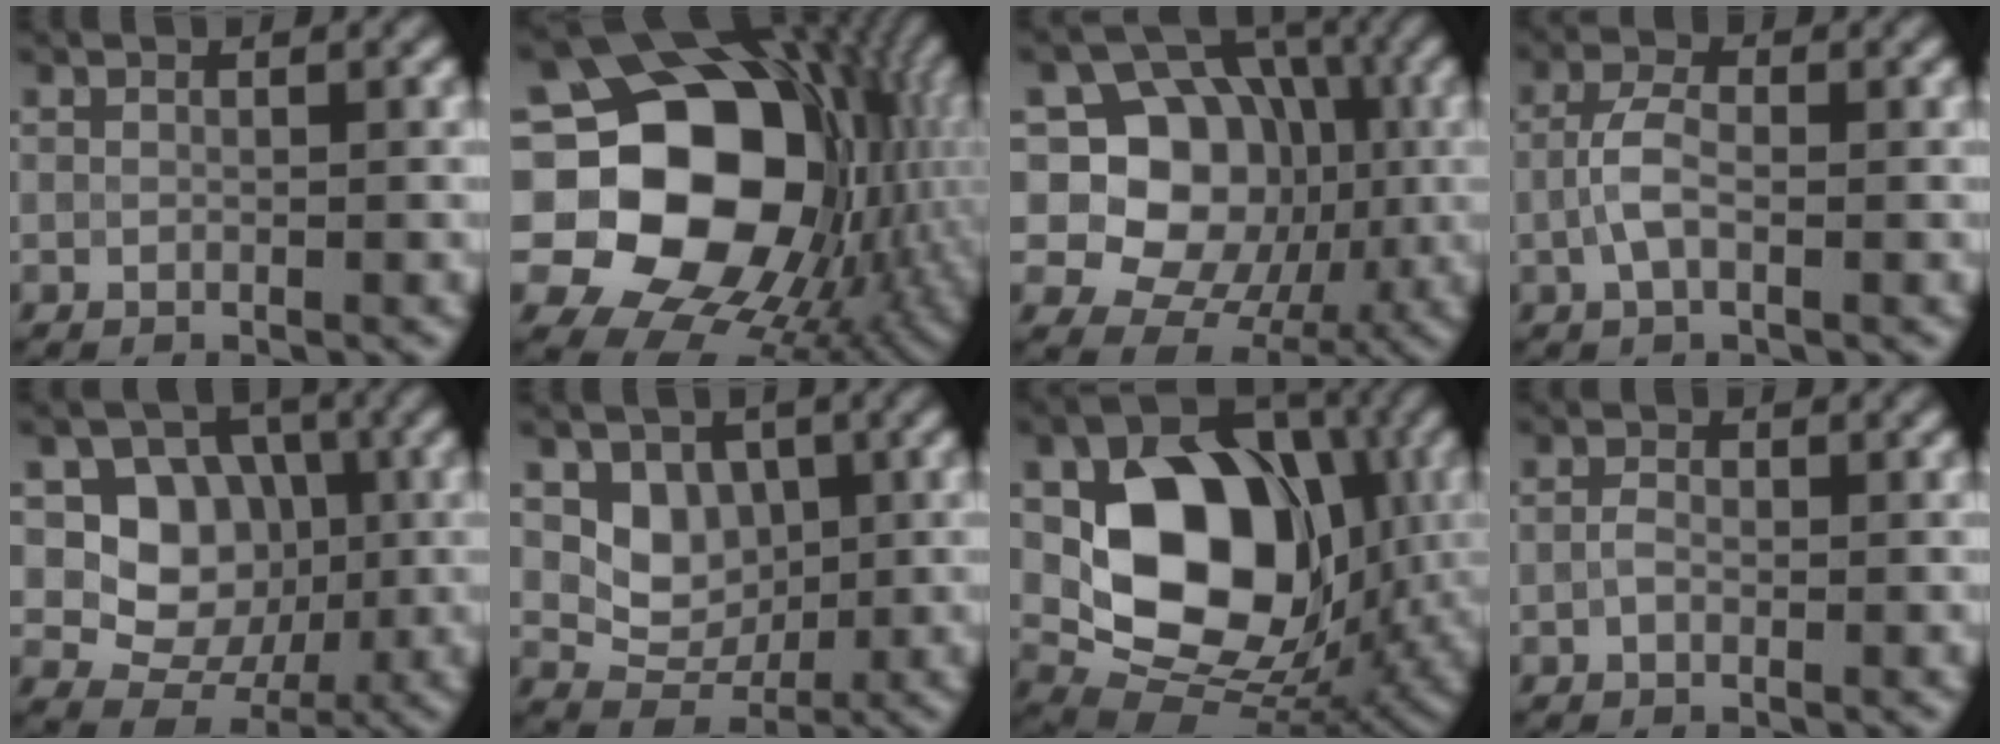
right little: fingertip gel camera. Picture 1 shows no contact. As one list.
[{"total": 18.6, "force": [0.8, 14.3, 11.9], "torque": [-0.215, -0.014, 0.024]}, {"total": 13.2, "force": [0.3, 11.3, 6.7], "torque": [-0.090, 0.016, -0.024]}, {"total": 2.7, "force": [-0.1, 1.2, 2.4], "torque": [-0.049, 0.007, -0.008]}, {"total": 6.2, "force": [0.5, 5.3, 3.2], "torque": [-0.037, -0.004, 0.002]}, {"total": 4.0, "force": [1.2, 3.2, 2.1], "torque": [-0.023, -0.009, 0.024]}, {"total": 12.4, "force": [1.7, 9.1, 8.3], "torque": [-0.121, -0.011, 0.037]}, {"total": 0.7, "force": [-0.1, 0.4, 0.5], "torque": [-0.009, 0.002, -0.005]}]